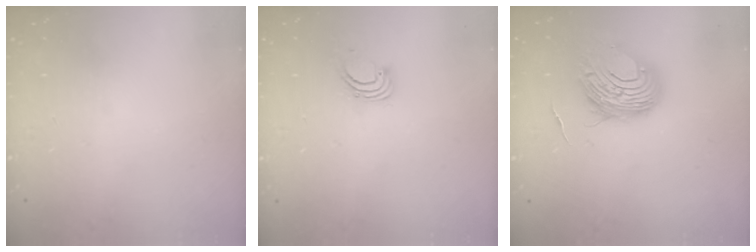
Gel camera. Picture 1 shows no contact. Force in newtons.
{"total": 2.2, "press": 2.2, "slide": 0.2}
{"total": 9.5, "press": 9.5, "slide": 1.0}